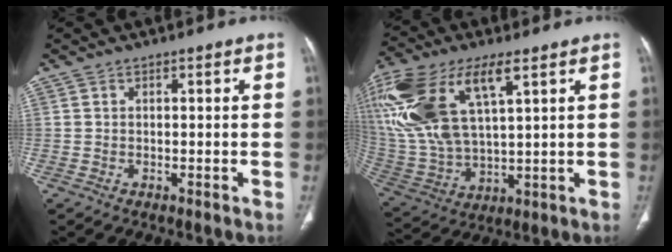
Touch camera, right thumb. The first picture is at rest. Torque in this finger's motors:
{"motor_torque": [0.99, 2.29, 2.49, 0.28, 0.31]}